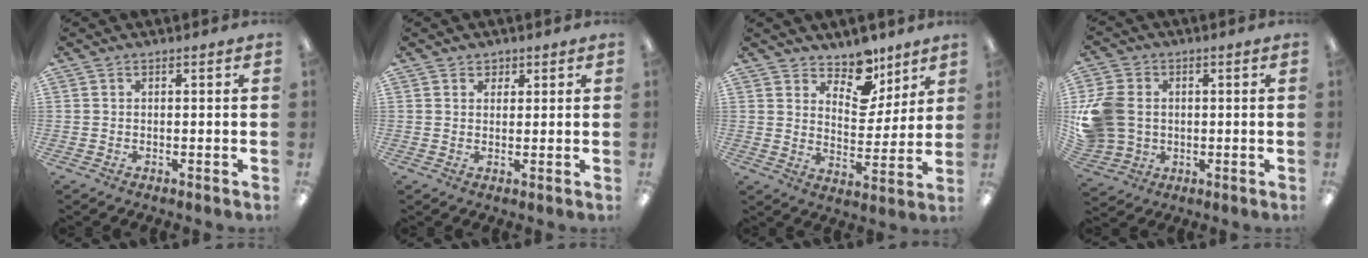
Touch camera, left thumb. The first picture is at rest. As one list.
[{"total": 2.0, "force": [1.3, 1.6, 0.1], "torque": [0.003, 0.000, 0.022]}, {"total": 10.5, "force": [8.1, 5.5, 3.7], "torque": [-0.048, -0.058, 0.146]}, {"total": 12.6, "force": [0.6, 10.6, 6.8], "torque": [-0.158, 0.021, 0.020]}]